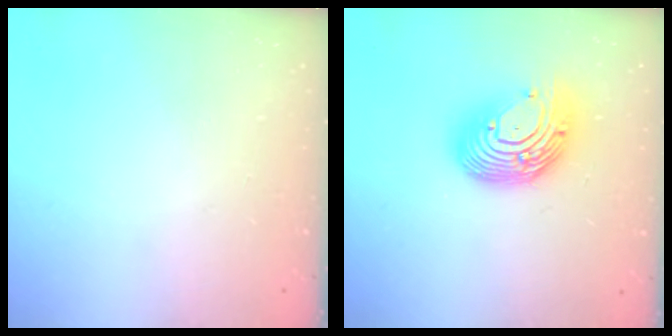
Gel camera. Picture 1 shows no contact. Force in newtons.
{"total": 16.1, "press": 16.0, "slide": 2.0}